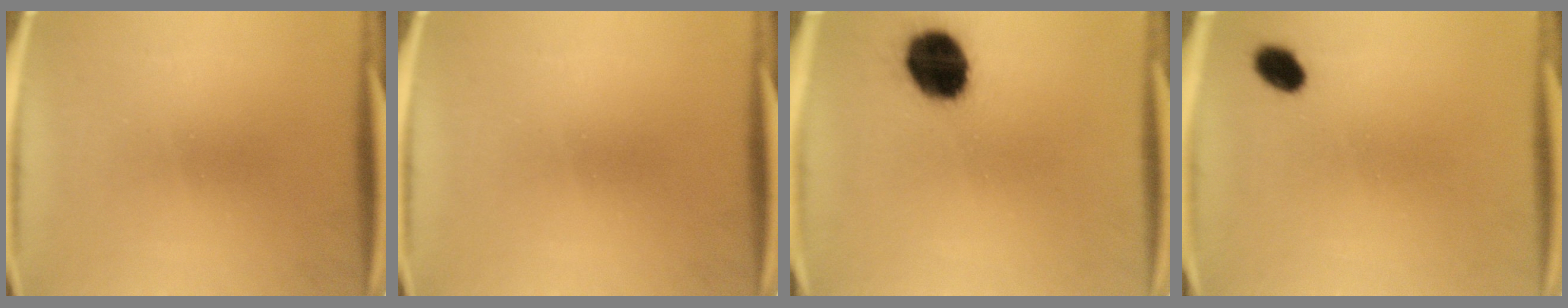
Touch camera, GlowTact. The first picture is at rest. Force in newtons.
{"total": 0.0}
{"total": 14.5}
{"total": 4.0}